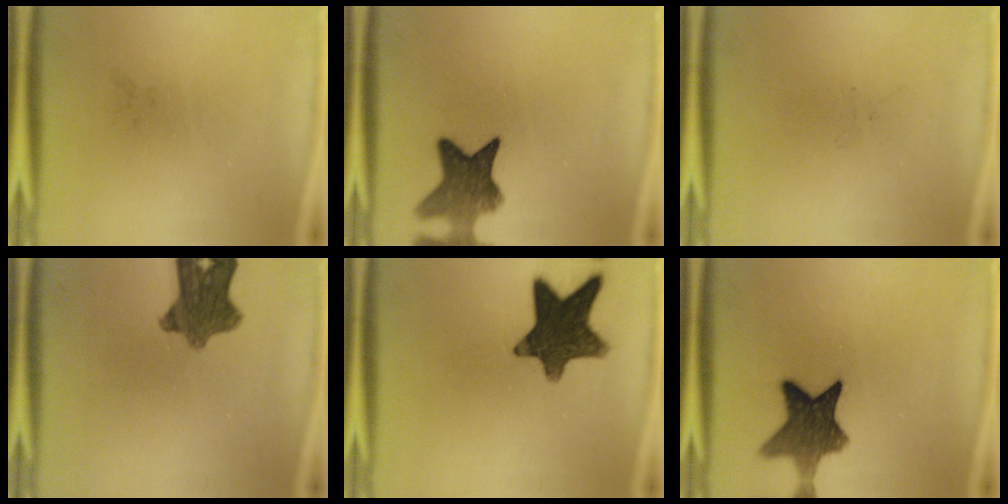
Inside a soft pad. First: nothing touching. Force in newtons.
{"total": 8.4}
{"total": 0.0}
{"total": 9.3}
{"total": 13.3}
{"total": 10.5}